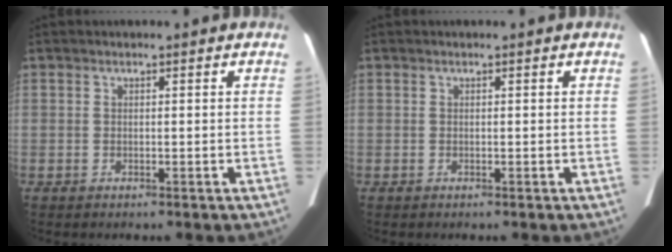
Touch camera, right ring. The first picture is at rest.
{"total": 0.0}